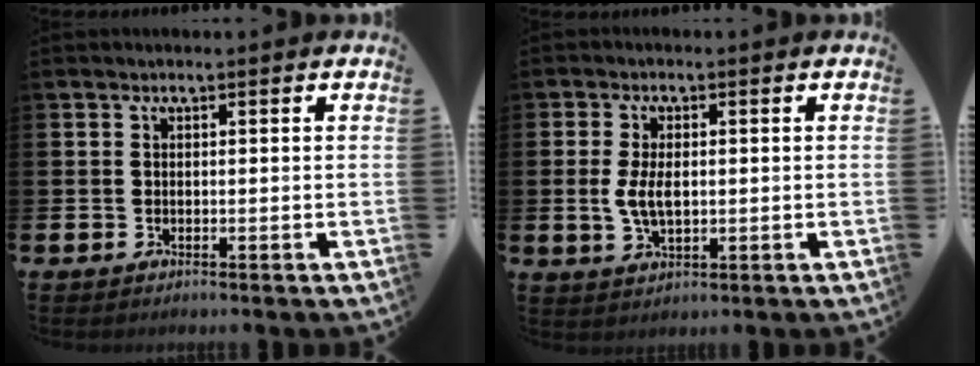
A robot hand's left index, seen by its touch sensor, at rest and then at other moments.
{"total": 4.4, "force": [0.3, 2.3, 3.7], "torque": [-0.068, 0.000, -0.001]}